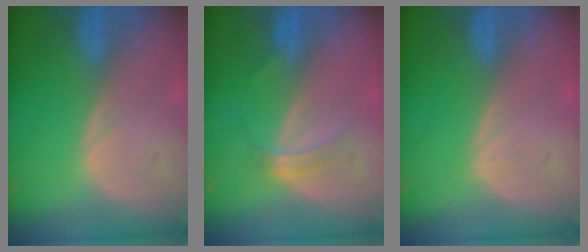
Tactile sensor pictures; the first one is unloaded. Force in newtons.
{"total": 2.8, "press": 2.5, "slide": 1.3}
{"total": 0.5, "press": 0.2, "slide": 0.5}